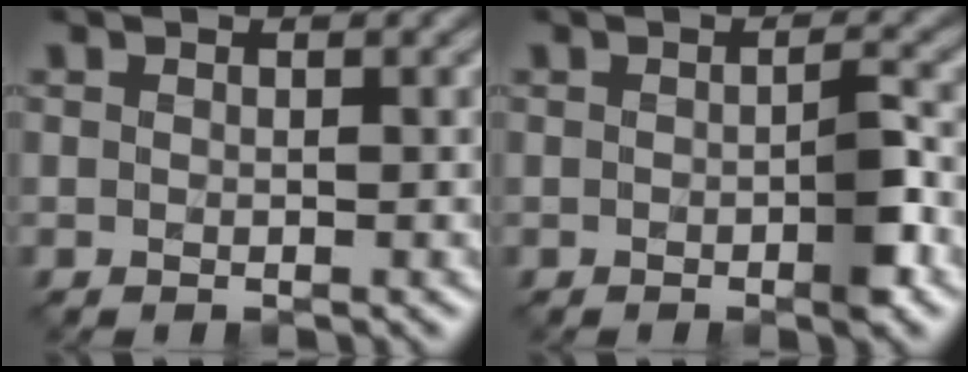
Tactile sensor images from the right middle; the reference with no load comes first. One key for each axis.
{"total": 2.6, "fx": -0.8, "fy": 0.5, "fz": 2.4, "tx": -0.036, "ty": 0.000, "tz": -0.013}